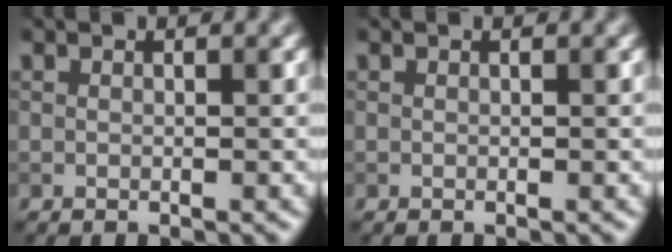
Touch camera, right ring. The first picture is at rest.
{"total": 0.0}